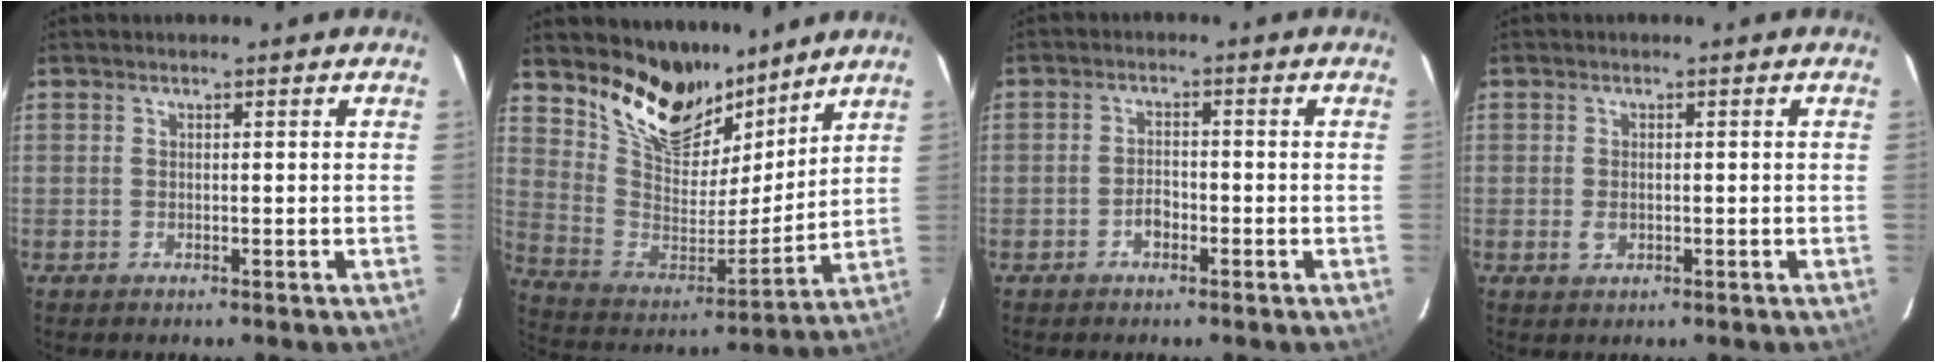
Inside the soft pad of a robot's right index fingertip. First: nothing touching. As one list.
[{"total": 17.6, "force": [13.5, 8.2, 7.6], "torque": [-0.164, -0.009, 0.254]}, {"total": 2.5, "force": [-1.4, 1.4, 1.4], "torque": [-0.028, 0.006, -0.027]}, {"total": 1.9, "force": [-0.4, 1.3, 1.3], "torque": [-0.025, -0.001, -0.005]}]